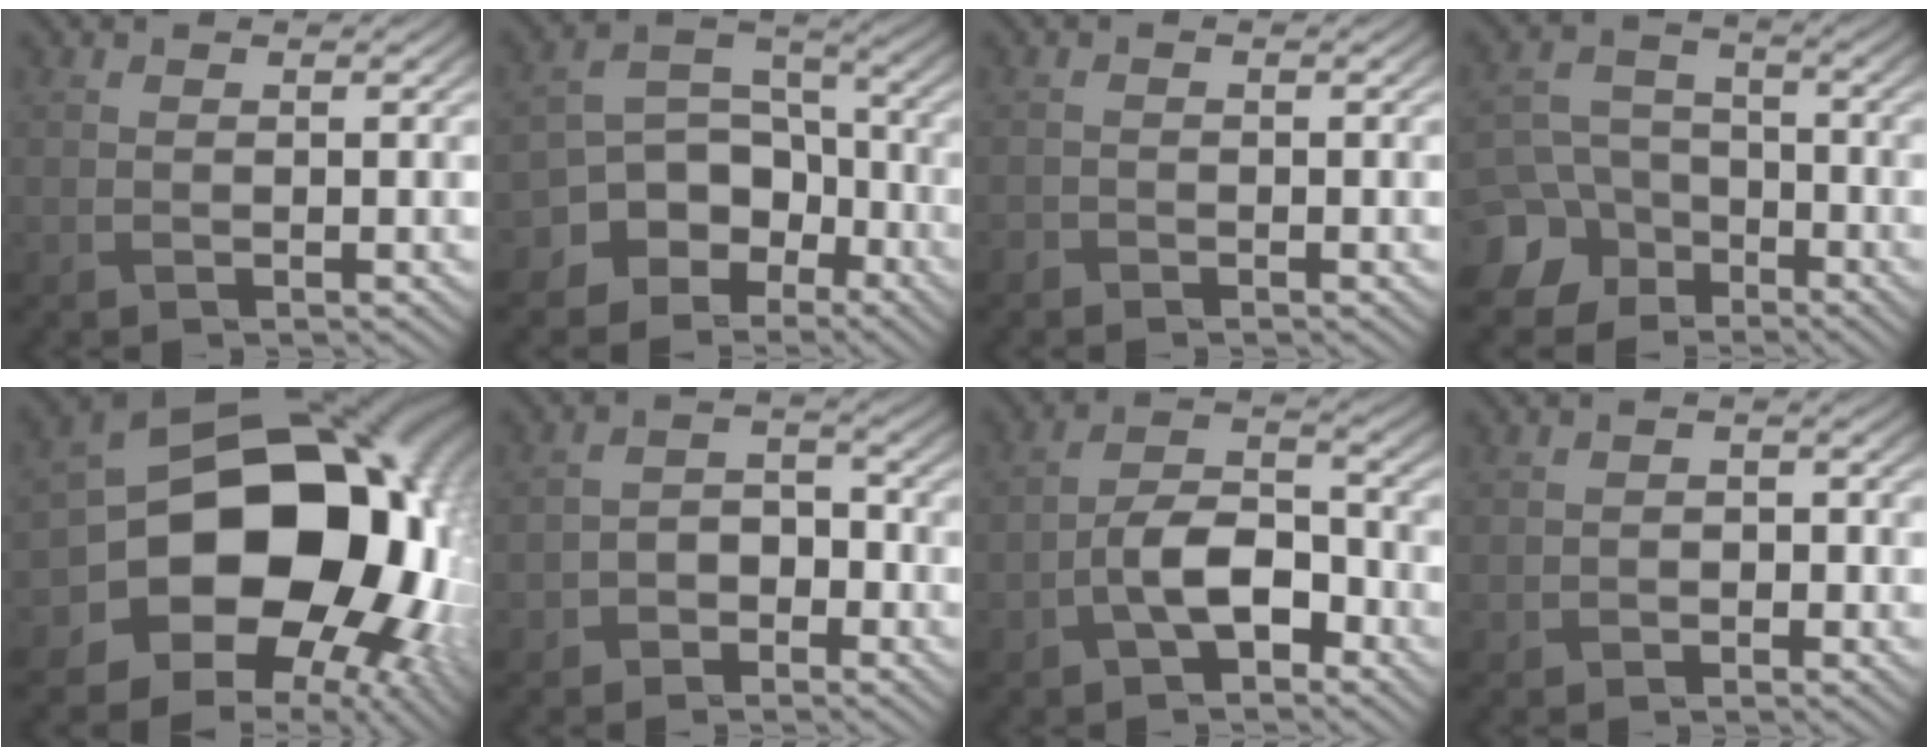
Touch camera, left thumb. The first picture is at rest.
{"total": 9.5, "force": [-5.7, 6.8, 3.5], "torque": [-0.078, -0.007, -0.107]}
{"total": 0.8, "force": [-0.7, 0.3, 0.1], "torque": [-0.002, -0.003, -0.015]}
{"total": 12.1, "force": [-7.0, 9.3, 3.3], "torque": [-0.108, -0.046, -0.136]}
{"total": 19.8, "force": [-3.0, 15.1, 12.3], "torque": [-0.203, -0.040, -0.030]}
{"total": 3.4, "force": [-2.2, 2.2, 1.3], "torque": [-0.024, 0.007, -0.048]}
{"total": 6.5, "force": [-3.0, 3.3, 4.8], "torque": [-0.084, 0.017, -0.065]}
{"total": 1.3, "force": [-0.7, 1.0, 0.5], "torque": [-0.006, 0.001, -0.014]}